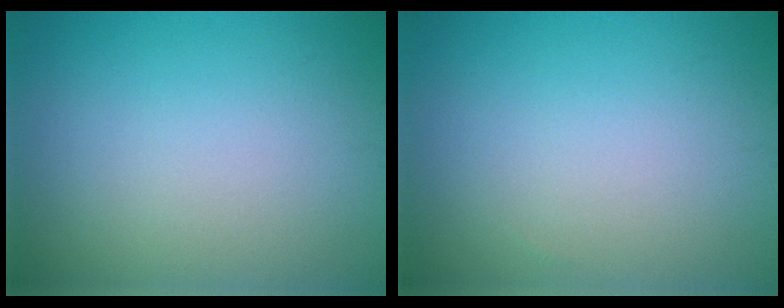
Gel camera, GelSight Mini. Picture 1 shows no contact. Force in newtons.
{"total": 0.0}